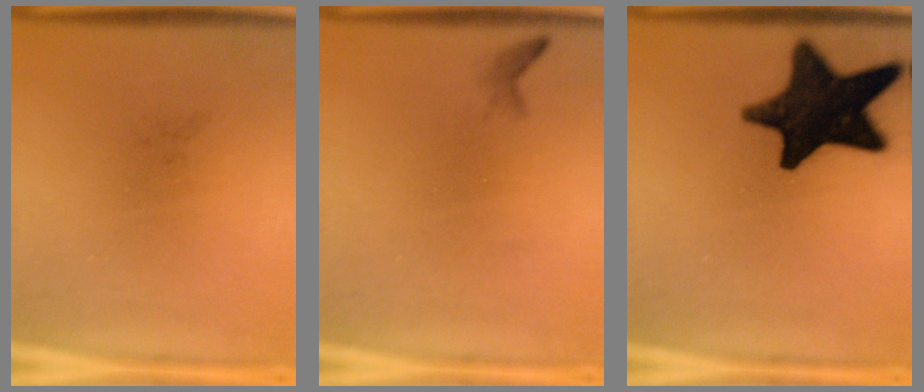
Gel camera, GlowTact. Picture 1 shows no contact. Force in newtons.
{"total": 0.7}
{"total": 17.0}